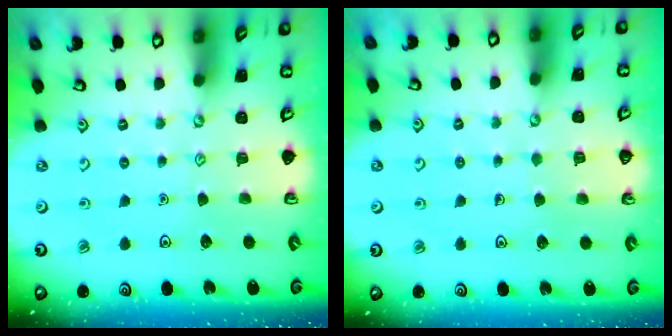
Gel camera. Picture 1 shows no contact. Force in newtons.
{"total": 3.5, "press": 3.5, "slide": 0.3}